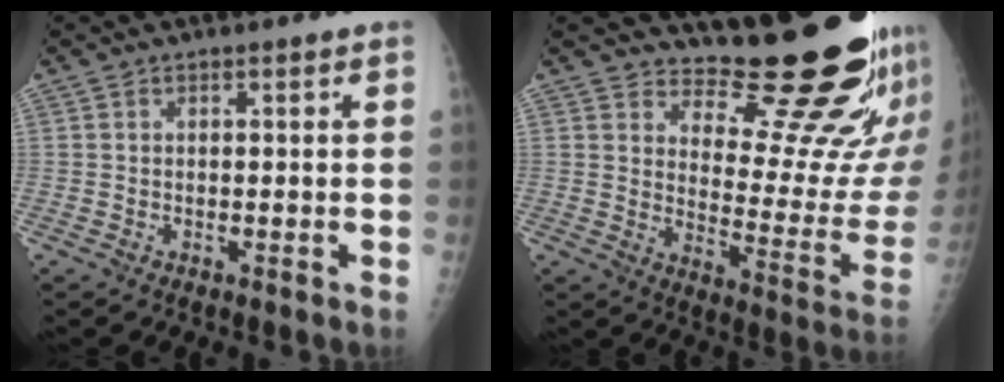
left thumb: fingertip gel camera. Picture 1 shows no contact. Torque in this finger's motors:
{"motor_torque": [0.69, 1.21, 0.04, -0.43, 0.05]}